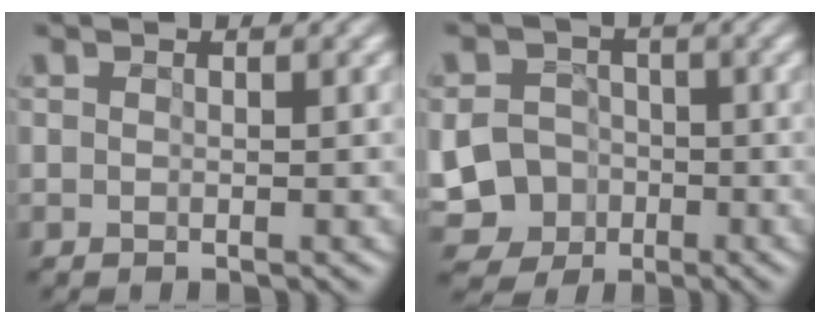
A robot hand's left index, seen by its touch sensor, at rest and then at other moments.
{"total": 11.1, "force": [-3.8, 10.1, 2.8], "torque": [-0.105, -0.018, -0.070]}